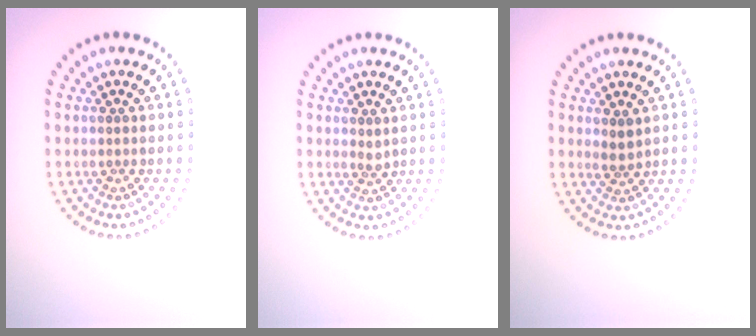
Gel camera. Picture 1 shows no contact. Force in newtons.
{"total": 1.0, "press": 0.7, "slide": 0.7}
{"total": 1.3, "press": 1.1, "slide": 0.8}